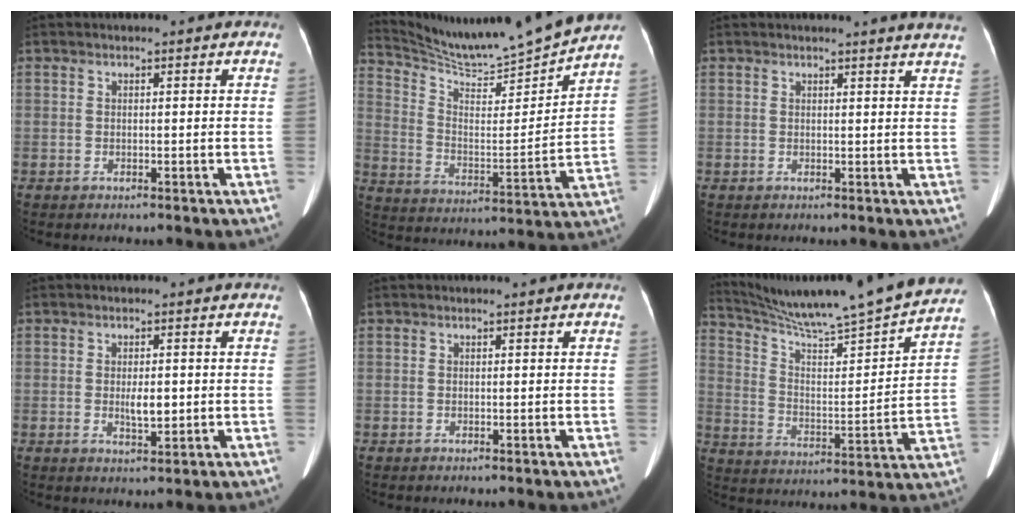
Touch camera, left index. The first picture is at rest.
{"total": 15.1, "force": [14.6, -2.0, 3.4], "torque": [-0.074, -0.042, 0.241]}
{"total": 6.3, "force": [5.9, -0.7, 2.1], "torque": [-0.023, -0.015, 0.042]}
{"total": 3.2, "force": [-0.2, 1.1, 3.0], "torque": [-0.053, -0.003, 0.001]}
{"total": 0.0}
{"total": 23.3, "force": [20.9, -0.5, 10.3], "torque": [-0.171, -0.042, 0.306]}